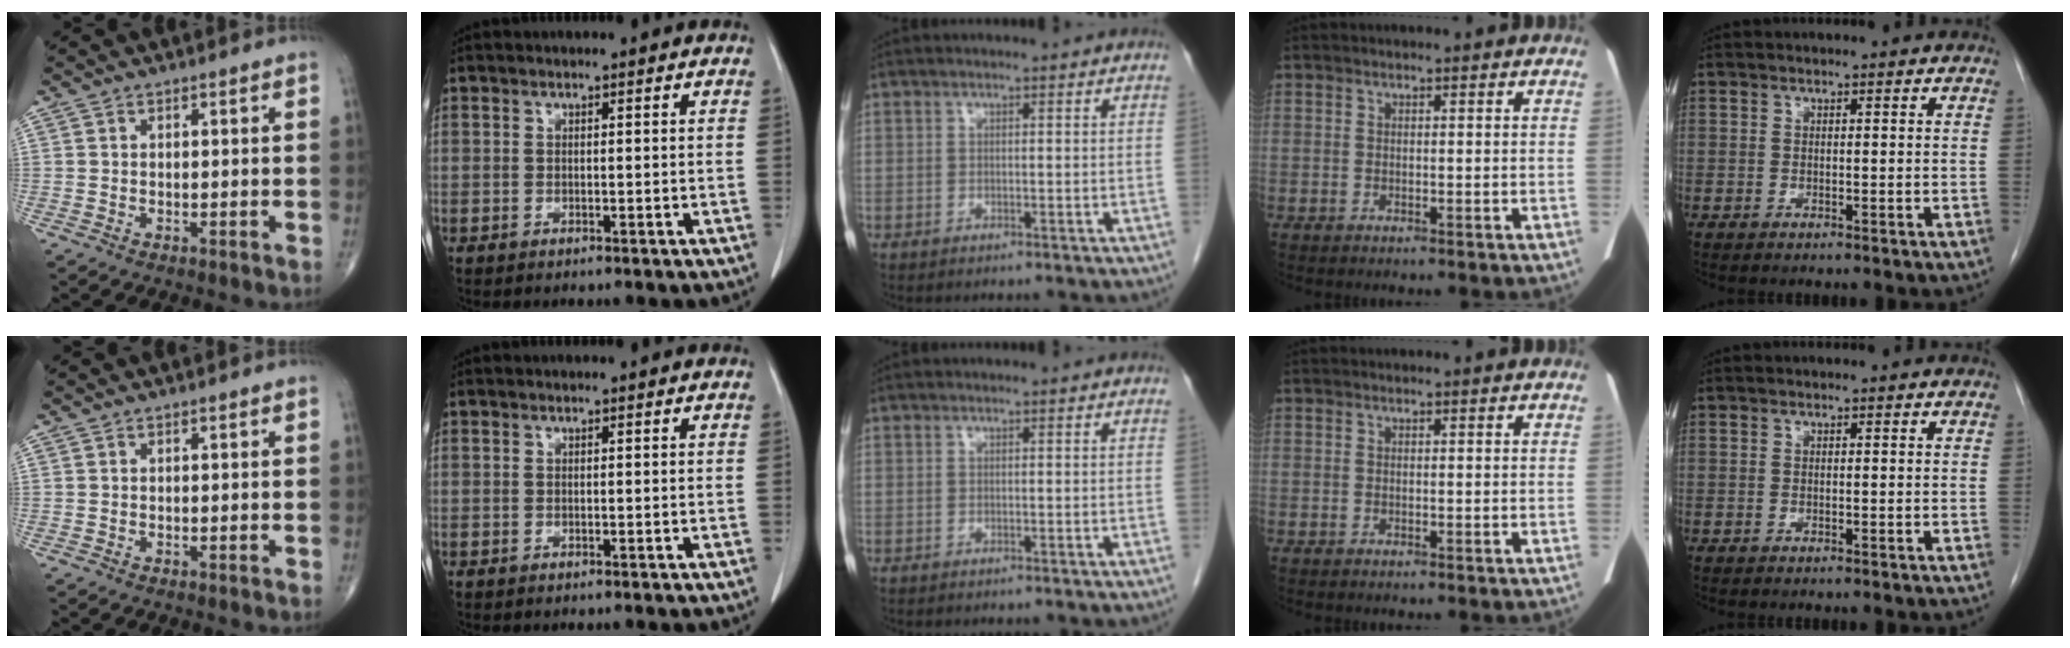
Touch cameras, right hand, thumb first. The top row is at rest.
{}